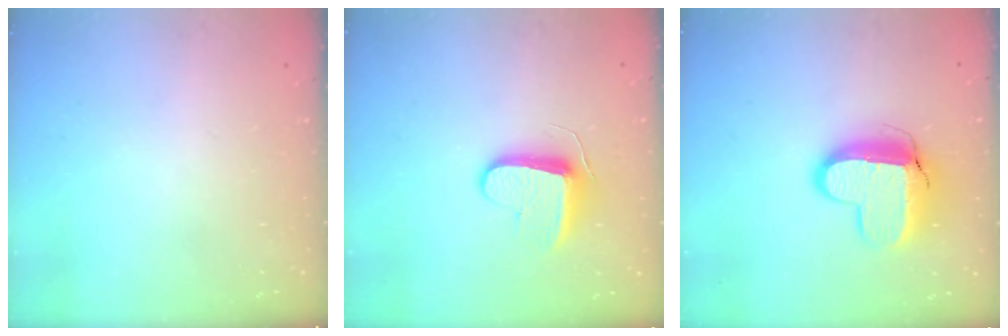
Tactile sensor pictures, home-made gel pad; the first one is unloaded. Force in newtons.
{"total": 9.3, "press": 9.3, "slide": 0.1}
{"total": 12.4, "press": 12.4, "slide": 1.0}